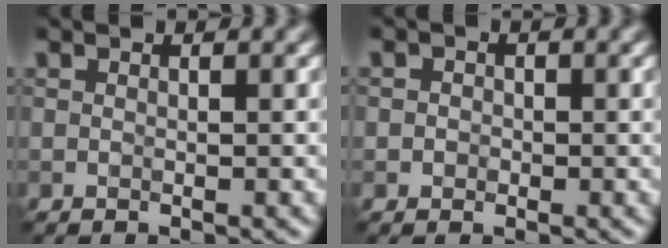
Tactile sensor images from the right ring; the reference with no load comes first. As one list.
[{"total": 1.1, "force": [0.0, 1.0, 0.3], "torque": [0.007, -0.001, -0.008]}]